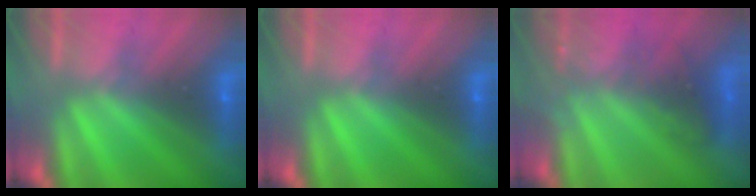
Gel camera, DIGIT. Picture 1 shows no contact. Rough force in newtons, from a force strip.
{"total": 0.0}
{"total": 2.9}